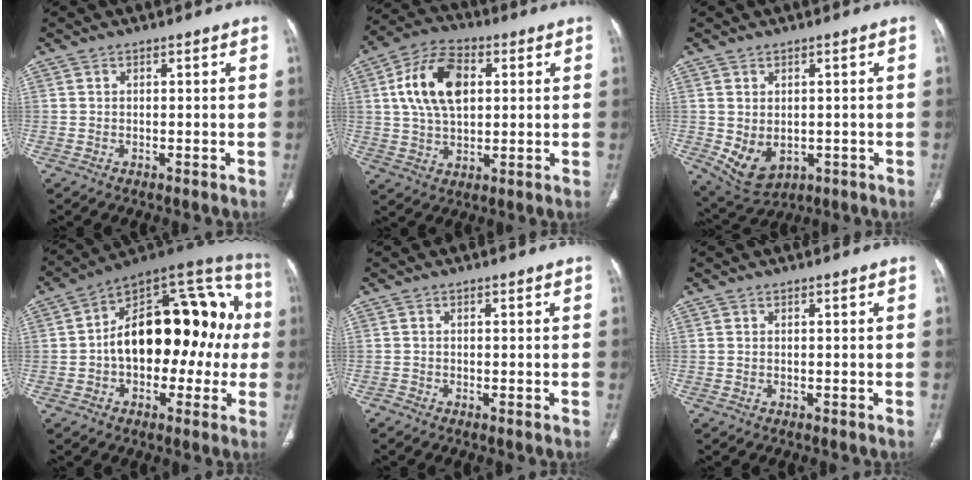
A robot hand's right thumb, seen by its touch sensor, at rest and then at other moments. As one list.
[{"total": 13.8, "force": [3.0, 8.4, 10.5], "torque": [-0.184, 0.008, 0.051]}, {"total": 7.2, "force": [-0.6, 4.8, 5.3], "torque": [-0.087, -0.006, 0.017]}, {"total": 25.7, "force": [0.1, 14.7, 21.0], "torque": [-0.271, 0.061, -0.006]}, {"total": 0.6, "force": [-0.4, 0.2, 0.4], "torque": [-0.009, -0.003, -0.011]}, {"total": 0.0}]